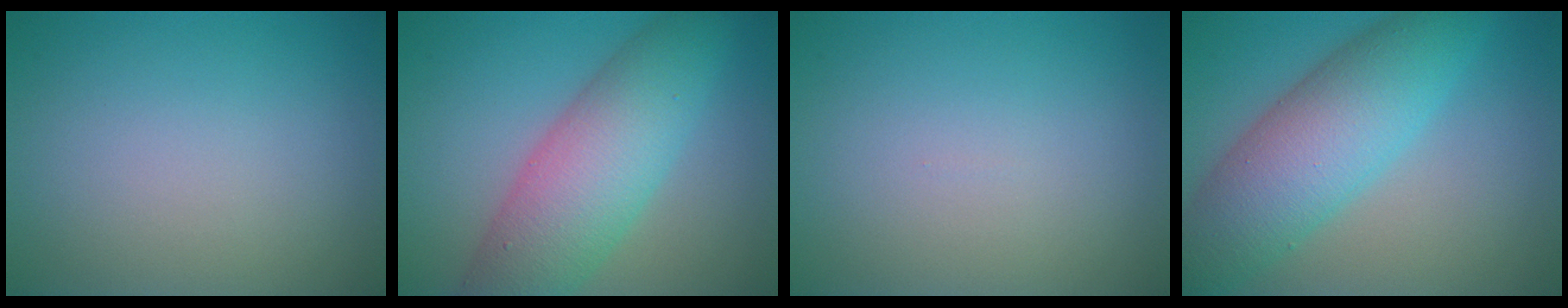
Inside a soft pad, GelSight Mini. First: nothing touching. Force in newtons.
{"total": 8.3, "press": 8.2, "slide": 0.2}
{"total": 0.0}
{"total": 8.5, "press": 8.5, "slide": 0.2}